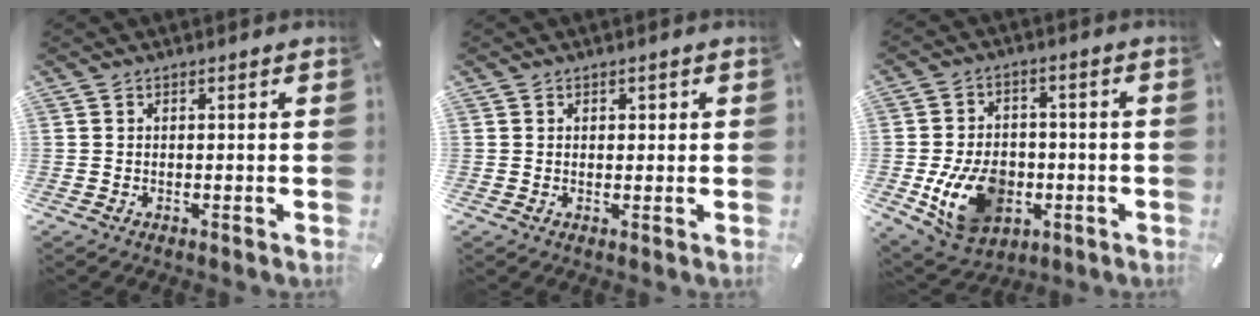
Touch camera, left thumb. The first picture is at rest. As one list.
[{"total": 0.9, "force": [0.3, 0.8, 0.3], "torque": [0.001, 0.001, 0.002]}, {"total": 14.1, "force": [-3.7, 10.5, 8.6], "torque": [-0.166, 0.009, -0.064]}]